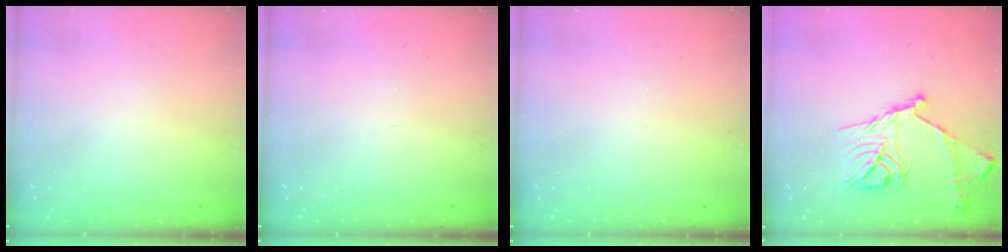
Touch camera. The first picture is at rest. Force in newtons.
{"total": 0.0}
{"total": 0.0}
{"total": 17.5, "press": 17.5, "slide": 1.2}